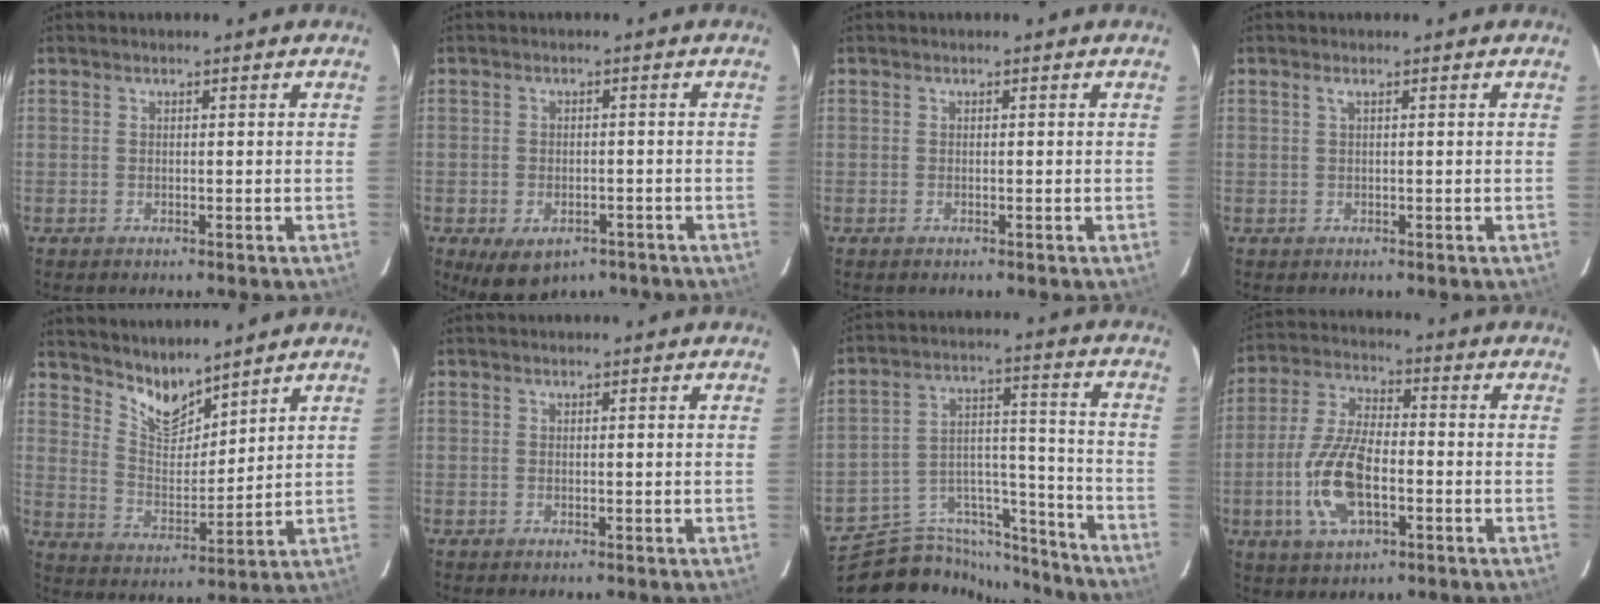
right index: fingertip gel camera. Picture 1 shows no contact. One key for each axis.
{"total": 8.7, "fx": -5.3, "fy": 5.2, "fz": 4.6, "tx": -0.088, "ty": -0.013, "tz": -0.065}
{"total": 0.0}
{"total": 0.7, "fx": 0.2, "fy": -0.2, "fz": 0.6, "tx": -0.013, "ty": 0.002, "tz": 0.003}
{"total": 8.0, "fx": 7.2, "fy": 2.3, "fz": 2.7, "tx": -0.045, "ty": -0.008, "tz": 0.139}
{"total": 0.0}
{"total": 19.4, "fx": -17.5, "fy": 7.3, "fz": 3.9, "tx": -0.071, "ty": 0.070, "tz": -0.266}
{"total": 13.0, "fx": -3.7, "fy": 5.7, "fz": 11.1, "tx": -0.239, "ty": 0.001, "tz": -0.069}